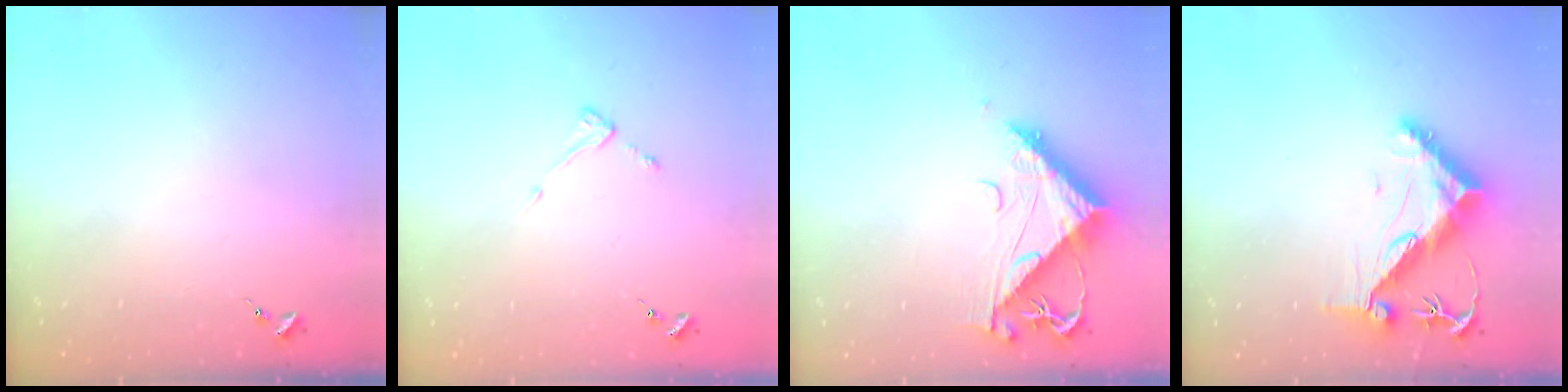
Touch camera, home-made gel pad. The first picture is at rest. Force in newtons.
{"total": 3.8, "press": 3.8, "slide": 0.3}
{"total": 10.1, "press": 10.0, "slide": 1.0}
{"total": 11.0, "press": 10.9, "slide": 1.0}